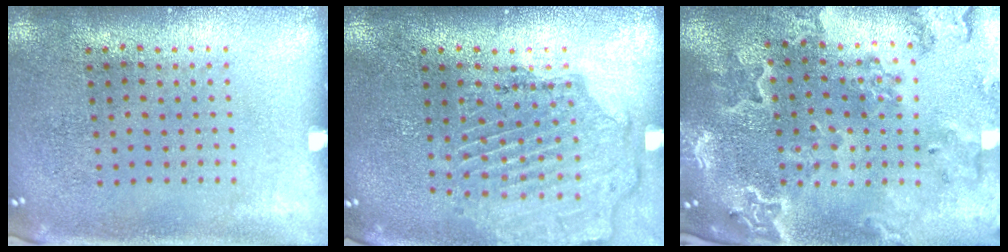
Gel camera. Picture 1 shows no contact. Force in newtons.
{"total": 1.6, "press": 1.5, "slide": 0.3}
{"total": 2.4, "press": 2.3, "slide": 0.7}